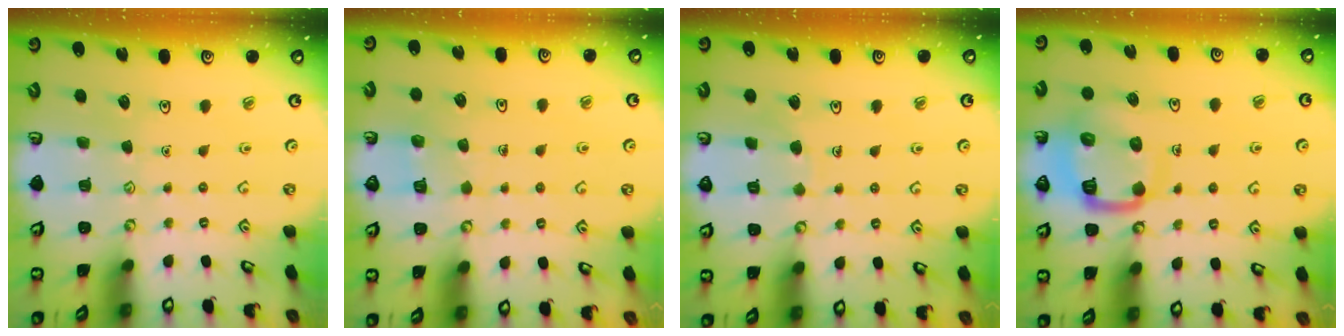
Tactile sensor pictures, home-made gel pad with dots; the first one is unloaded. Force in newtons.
{"total": 3.4, "press": 3.4, "slide": 0.3}
{"total": 4.9, "press": 4.9, "slide": 0.2}
{"total": 12.5, "press": 12.4, "slide": 1.5}